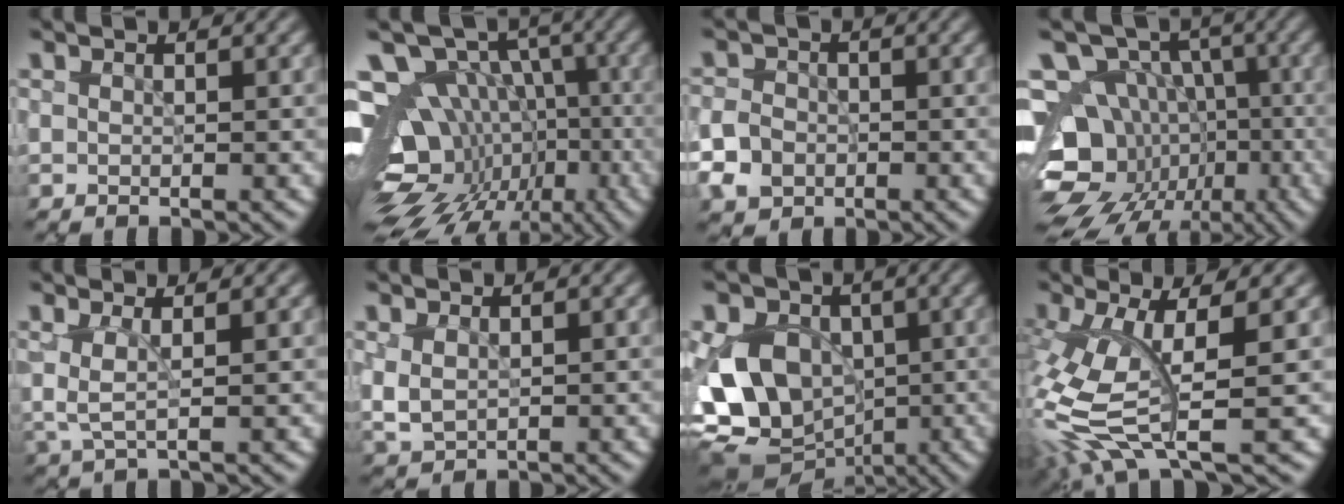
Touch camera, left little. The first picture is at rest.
{"total": 17.0, "force": [-5.3, 13.2, 9.3], "torque": [-0.156, 0.002, -0.061]}
{"total": 3.3, "force": [-1.3, 2.7, 1.3], "torque": [-0.027, -0.004, -0.032]}
{"total": 15.6, "force": [-4.9, 12.7, 7.5], "torque": [-0.121, -0.004, -0.097]}
{"total": 2.0, "force": [0.5, 0.5, 1.8], "torque": [-0.045, -0.002, 0.009]}
{"total": 1.9, "force": [0.5, 1.3, 1.3], "torque": [-0.035, -0.004, 0.014]}
{"total": 13.8, "force": [-0.2, 11.1, 8.2], "torque": [-0.163, 0.003, -0.023]}
{"total": 7.8, "force": [0.0, 2.3, 7.4], "torque": [-0.173, -0.011, -0.003]}